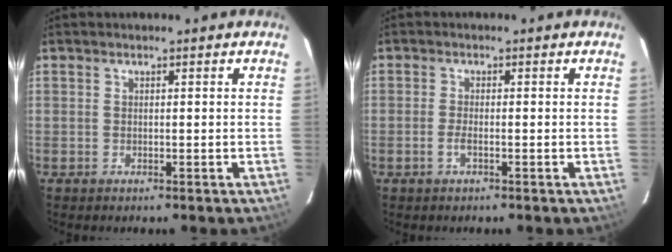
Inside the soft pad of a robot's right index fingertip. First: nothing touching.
{"total": 1.6, "force": [-0.7, 0.3, 1.4], "torque": [-0.031, -0.001, -0.015]}